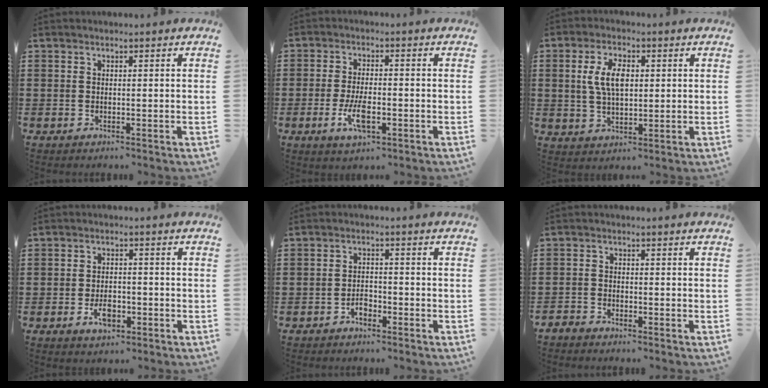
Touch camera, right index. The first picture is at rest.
{"total": 5.7, "force": [-1.9, 2.1, 4.9], "torque": [-0.101, -0.002, -0.036]}
{"total": 6.5, "force": [1.1, 3.3, 5.5], "torque": [-0.114, 0.007, 0.014]}
{"total": 3.8, "force": [-1.5, 2.0, 2.9], "torque": [-0.057, 0.000, -0.027]}
{"total": 2.1, "force": [-1.6, 1.0, 0.9], "torque": [-0.022, 0.002, -0.034]}
{"total": 1.7, "force": [-1.7, 0.4, 0.0], "torque": [-0.006, 0.003, -0.036]}